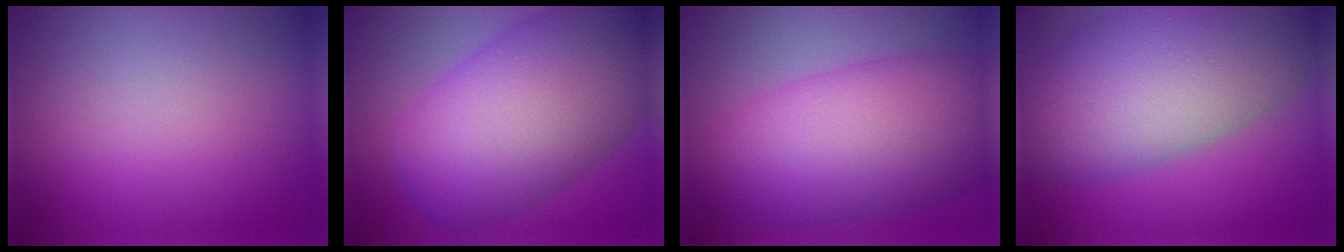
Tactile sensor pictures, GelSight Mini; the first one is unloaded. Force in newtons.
{"total": 12.2, "press": 12.2, "slide": 0.2}
{"total": 10.4, "press": 10.4, "slide": 0.2}
{"total": 13.1, "press": 13.1, "slide": 1.0}